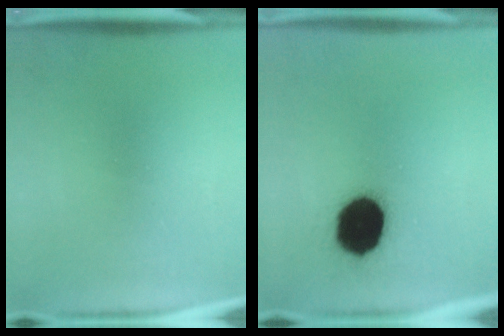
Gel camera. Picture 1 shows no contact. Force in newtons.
{"total": 16.9}